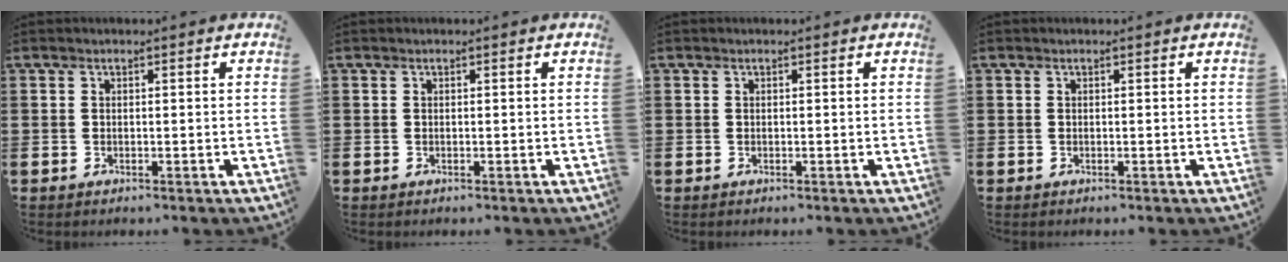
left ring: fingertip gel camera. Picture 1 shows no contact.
{"total": 0.0}
{"total": 0.0}
{"total": 0.0}